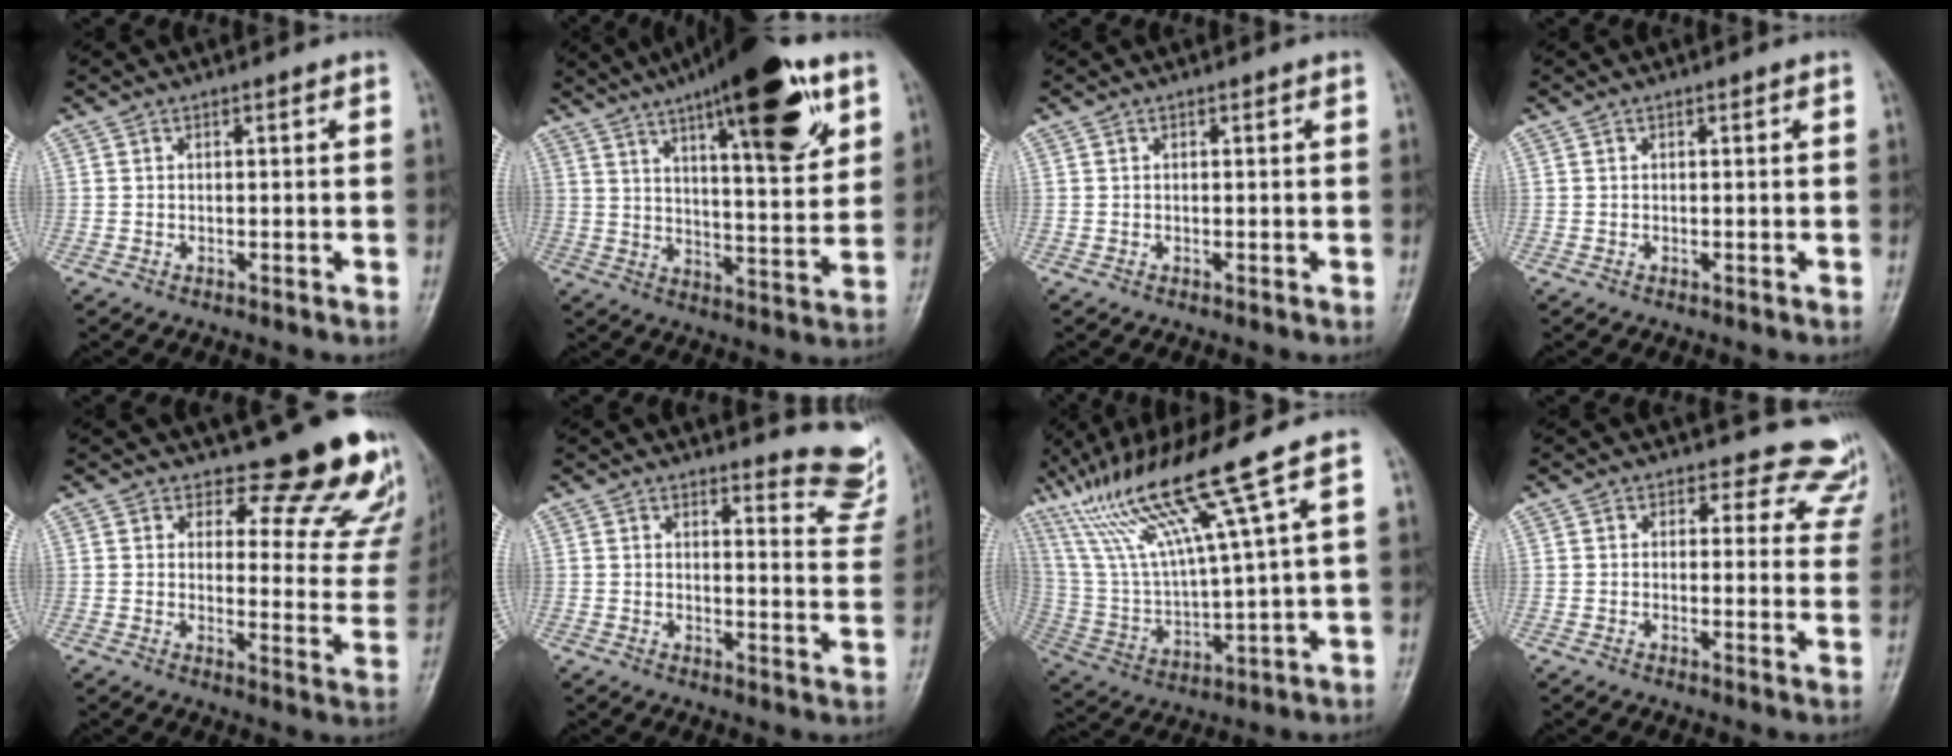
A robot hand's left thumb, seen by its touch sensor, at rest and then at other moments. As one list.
[{"total": 22.5, "force": [11.8, 6.2, 18.1], "torque": [-0.251, -0.033, 0.178]}, {"total": 0.0}, {"total": 0.0}, {"total": 16.4, "force": [14.9, 5.6, 4.0], "torque": [0.016, -0.139, 0.153]}, {"total": 10.8, "force": [10.1, 2.6, 2.8], "torque": [0.000, -0.101, 0.091]}, {"total": 18.6, "force": [11.1, 0.4, 14.9], "torque": [-0.288, -0.038, 0.208]}, {"total": 10.7, "force": [9.4, 5.0, 0.4], "torque": [0.057, -0.054, 0.070]}]